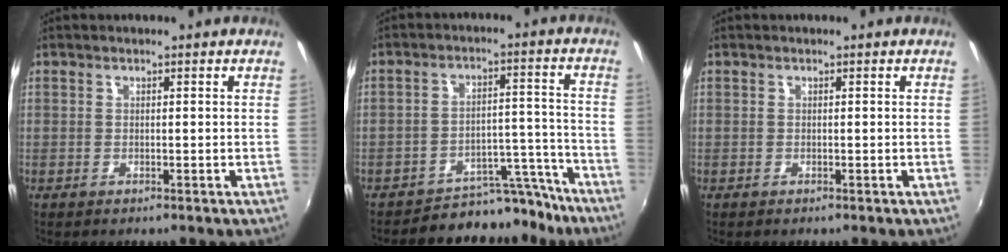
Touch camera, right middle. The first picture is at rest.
{"total": 9.9, "force": [-9.1, 3.7, 1.4], "torque": [-0.009, 0.042, -0.118]}
{"total": 0.0}